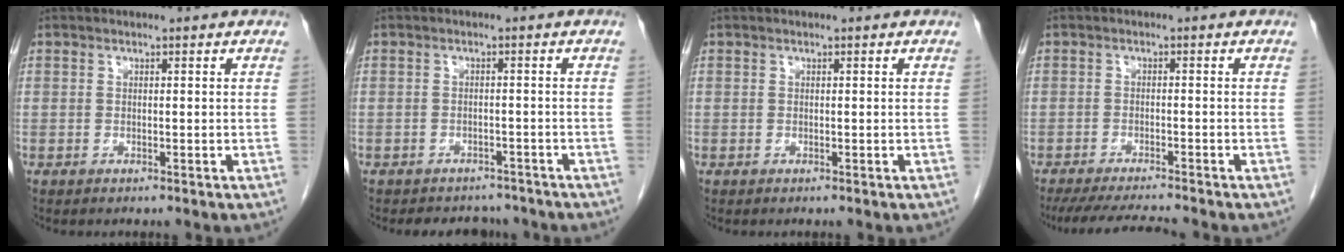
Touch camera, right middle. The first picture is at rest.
{"total": 5.6, "force": [-5.1, 2.3, 0.6], "torque": [-0.007, 0.004, -0.059]}
{"total": 0.0}
{"total": 7.3, "force": [-6.7, -0.4, 2.8], "torque": [-0.045, -0.014, -0.109]}